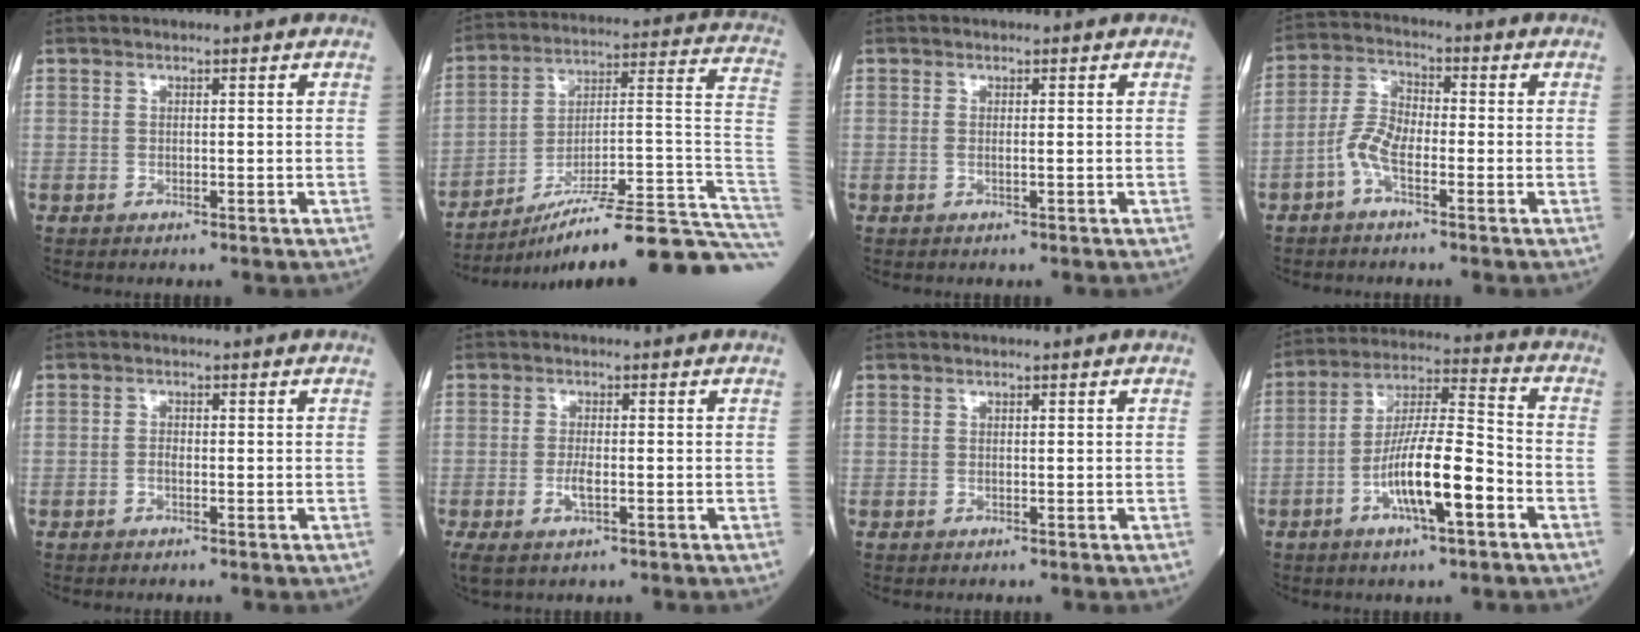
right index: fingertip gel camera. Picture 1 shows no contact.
{"total": 25.9, "force": [-20.2, 0.9, 16.2], "torque": [-0.134, 0.028, -0.300]}
{"total": 0.6, "force": [0.0, 0.1, 0.6], "torque": [-0.016, -0.002, 0.001]}
{"total": 5.4, "force": [-2.5, 2.0, 4.4], "torque": [-0.096, 0.010, -0.056]}
{"total": 0.8, "force": [-0.4, 0.4, 0.6], "torque": [-0.011, 0.002, -0.007]}
{"total": 3.3, "force": [-1.0, 0.9, 3.0], "torque": [-0.070, -0.006, -0.016]}
{"total": 0.0}
{"total": 12.5, "force": [-4.7, 1.9, 11.4], "torque": [-0.210, 0.003, -0.084]}